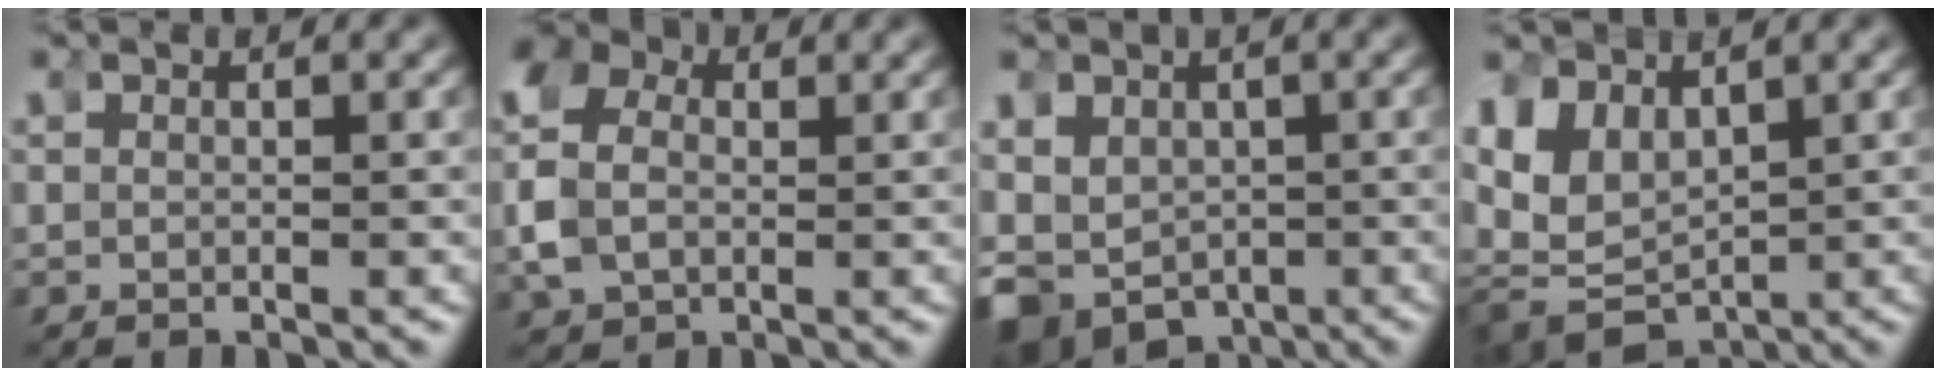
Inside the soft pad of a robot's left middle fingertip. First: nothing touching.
{"total": 7.0, "force": [1.4, 5.9, 3.5], "torque": [-0.098, 0.009, 0.013]}
{"total": 10.4, "force": [-4.3, 8.4, 4.3], "torque": [-0.133, -0.070, -0.049]}
{"total": 11.2, "force": [-1.0, 9.7, 5.5], "torque": [-0.150, -0.050, -0.001]}